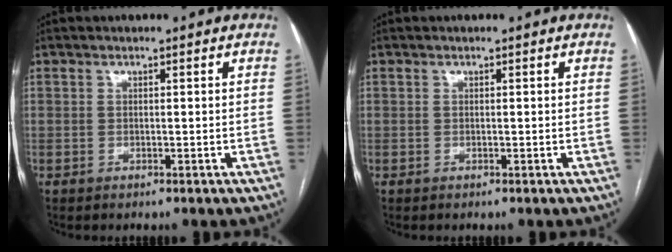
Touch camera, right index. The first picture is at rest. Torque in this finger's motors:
{"motor_torque": [0.00, 0.00, 0.00, 0.00]}